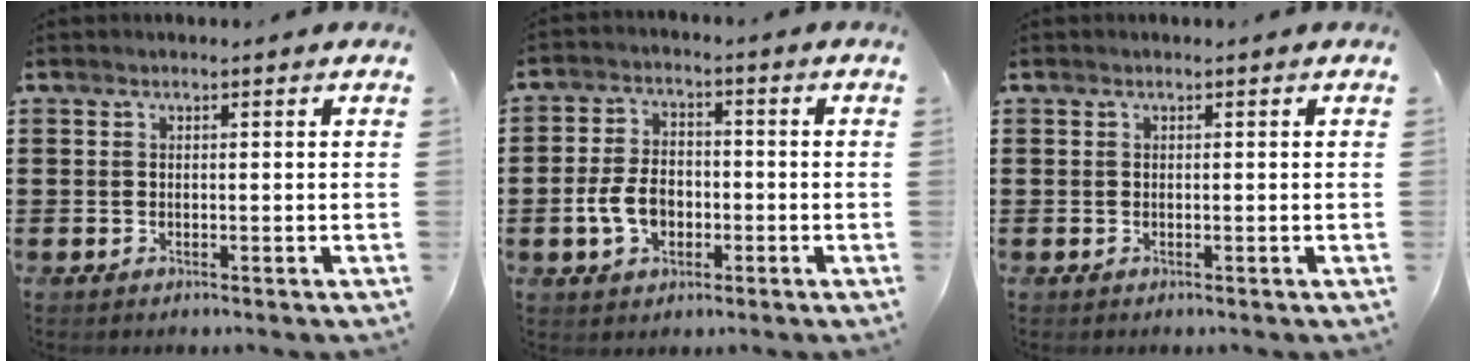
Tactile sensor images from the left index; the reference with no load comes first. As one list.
[{"total": 6.5, "force": [-1.8, 4.3, 4.5], "torque": [-0.108, 0.003, -0.039]}, {"total": 0.0}]